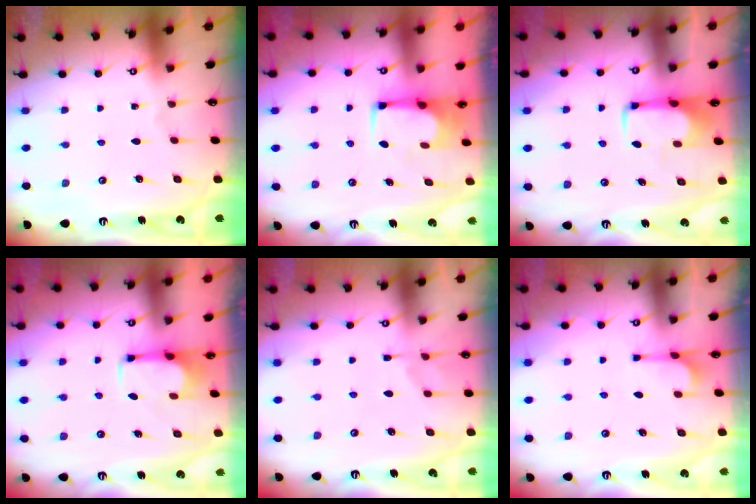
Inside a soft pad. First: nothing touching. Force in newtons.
{"total": 1.8, "press": 1.7, "slide": 0.3}
{"total": 1.8, "press": 1.7, "slide": 0.5}
{"total": 2.7, "press": 2.6, "slide": 0.9}
{"total": 5.4, "press": 5.2, "slide": 1.4}
{"total": 1.1, "press": 0.1, "slide": 1.1}